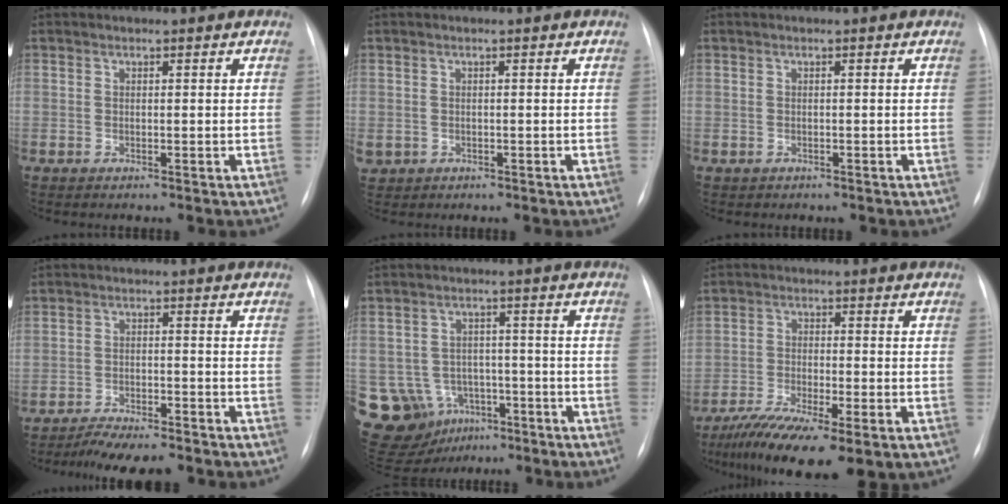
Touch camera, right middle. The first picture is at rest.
{"total": 2.3, "force": [-0.7, 2.1, 0.8], "torque": [-0.018, 0.004, 0.001]}
{"total": 0.5, "force": [-0.3, 0.4, 0.0], "torque": [-0.008, 0.002, -0.003]}
{"total": 8.0, "force": [-7.2, 1.2, 3.3], "torque": [-0.045, -0.011, -0.113]}
{"total": 16.4, "force": [-7.2, 13.8, 5.2], "torque": [-0.136, 0.033, -0.091]}
{"total": 12.5, "force": [-7.9, 2.9, 9.2], "torque": [-0.160, -0.025, -0.129]}